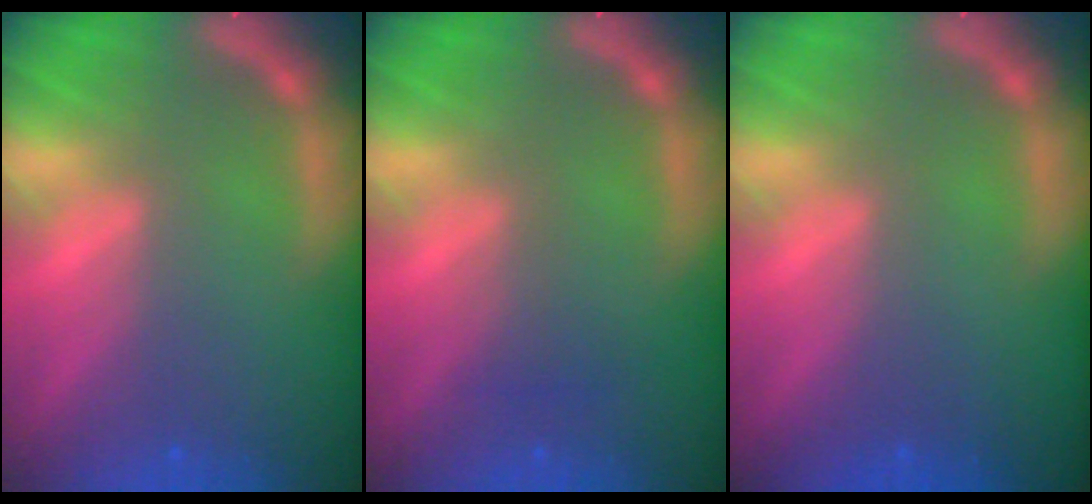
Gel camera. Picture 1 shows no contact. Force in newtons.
{"total": 1.5}
{"total": 0.0}